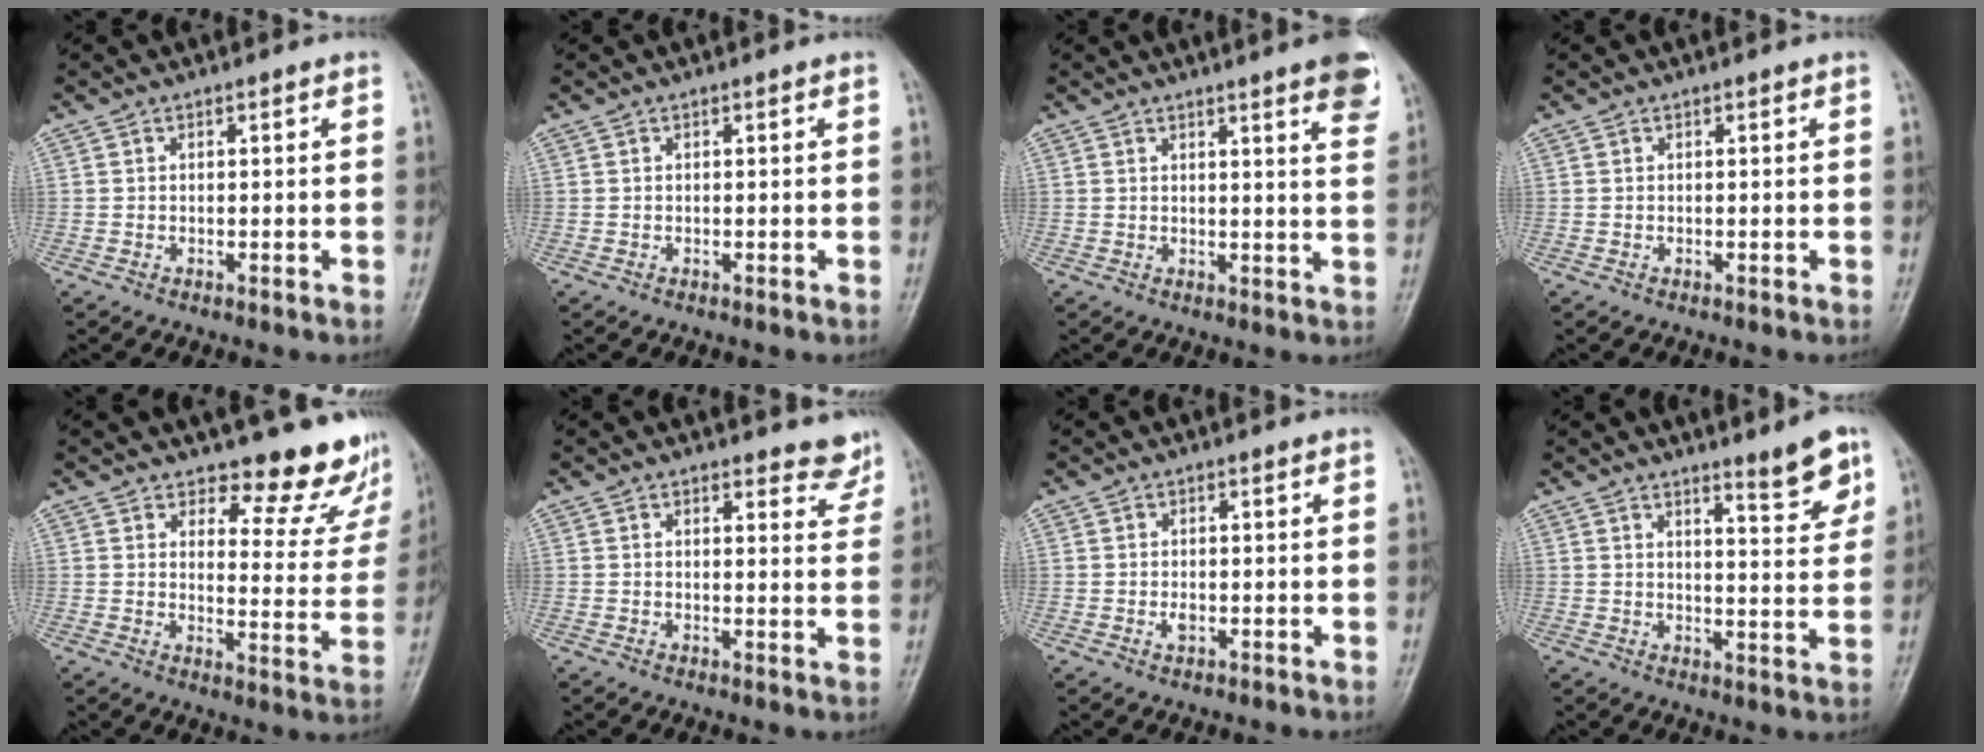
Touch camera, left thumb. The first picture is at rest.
{"total": 0.0}
{"total": 8.1, "force": [5.1, 0.9, 6.3], "torque": [-0.063, -0.019, 0.052]}
{"total": 0.0}
{"total": 12.5, "force": [11.2, 4.6, 3.3], "torque": [0.006, -0.101, 0.125]}
{"total": 4.7, "force": [4.3, 1.6, 1.1], "torque": [0.016, -0.031, 0.038]}
{"total": 1.3, "force": [-0.1, 0.8, 1.0], "torque": [-0.016, -0.002, -0.001]}
{"total": 7.1, "force": [5.0, 1.2, 4.9], "torque": [-0.056, -0.040, 0.070]}